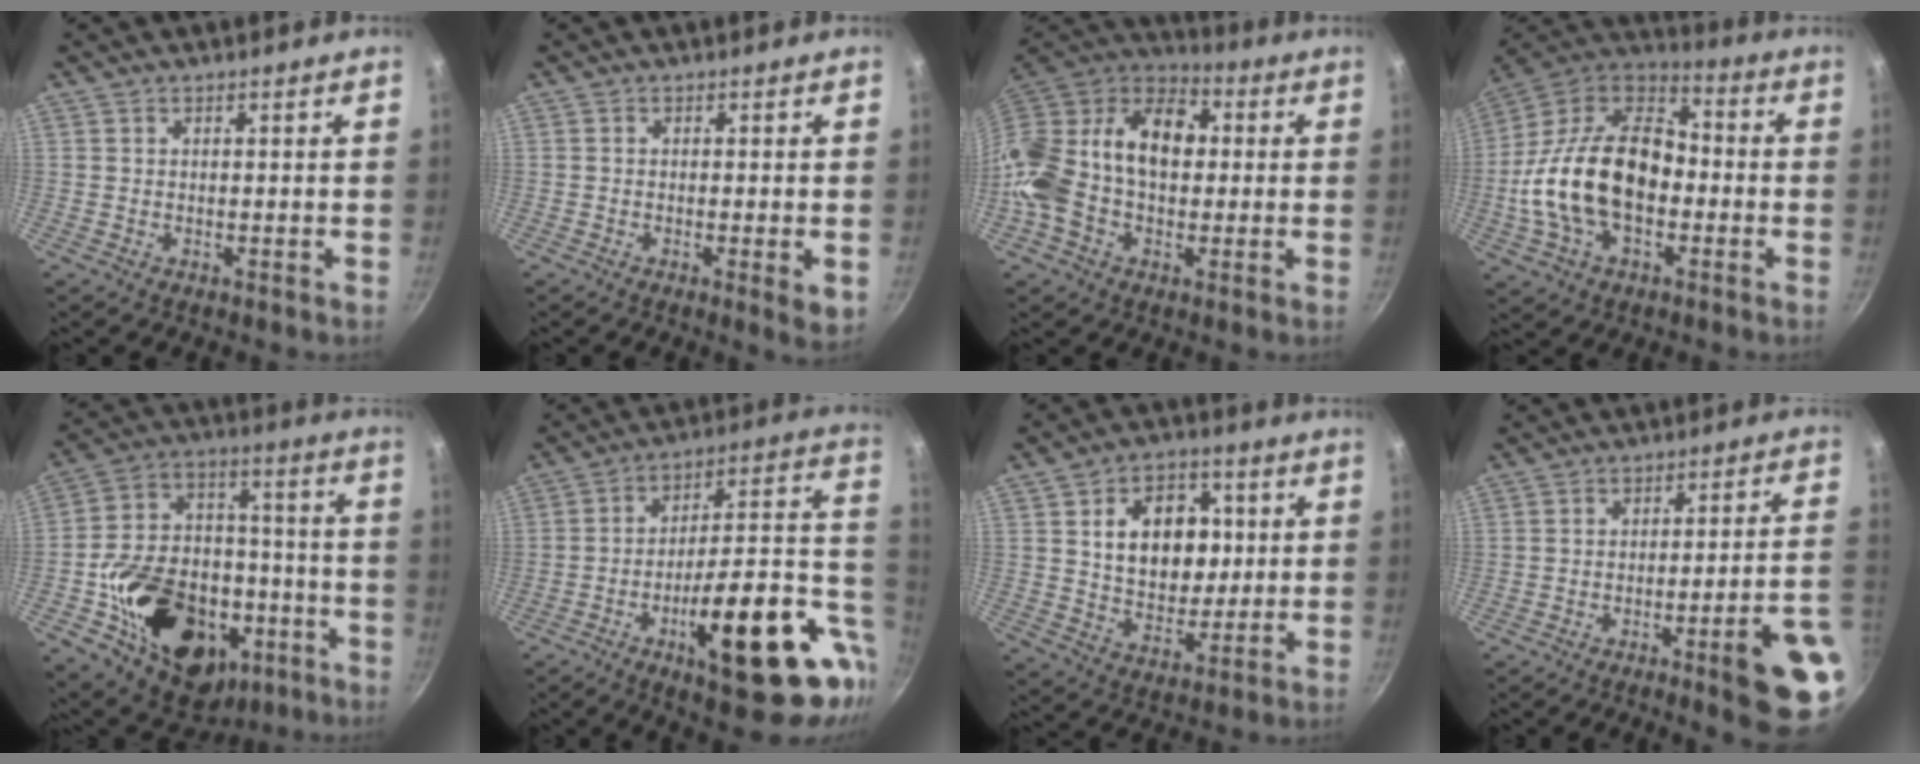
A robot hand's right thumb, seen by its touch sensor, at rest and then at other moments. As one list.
[{"total": 3.5, "force": [-0.8, 0.6, 3.4], "torque": [-0.052, -0.011, -0.012]}, {"total": 23.0, "force": [0.6, 15.8, 16.7], "torque": [-0.296, 0.049, -0.012]}, {"total": 23.5, "force": [-3.3, 14.8, 18.0], "torque": [-0.311, 0.046, -0.073]}, {"total": 29.7, "force": [-10.3, 20.6, 18.7], "torque": [-0.271, 0.062, -0.141]}, {"total": 25.7, "force": [-5.8, 9.1, 23.3], "torque": [-0.289, 0.022, -0.078]}, {"total": 14.6, "force": [2.8, 10.7, 9.5], "torque": [-0.097, -0.002, 0.047]}, {"total": 14.2, "force": [-6.4, 1.6, 12.6], "torque": [-0.143, 0.042, -0.083]}]